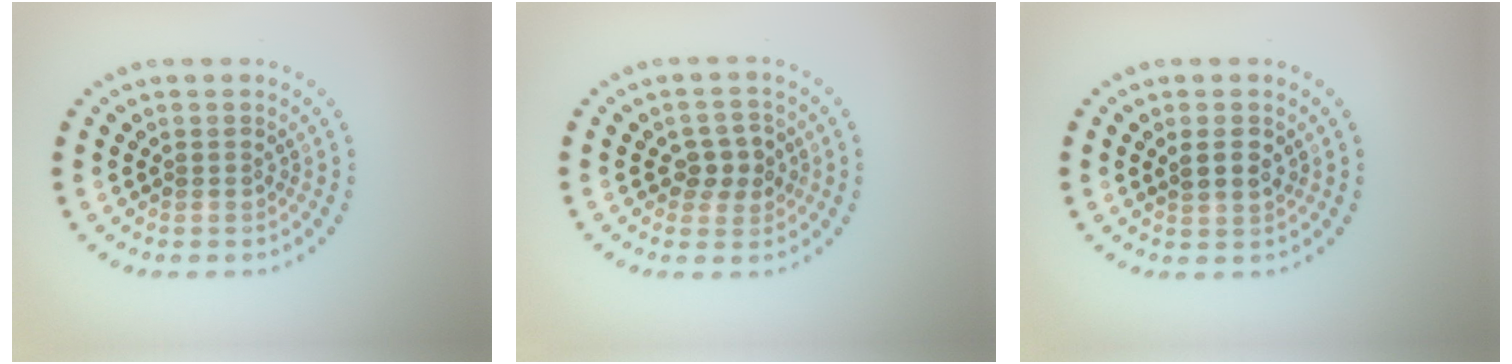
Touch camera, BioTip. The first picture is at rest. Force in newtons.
{"total": 2.6, "press": 2.5, "slide": 0.6}
{"total": 1.5, "press": 1.3, "slide": 0.6}